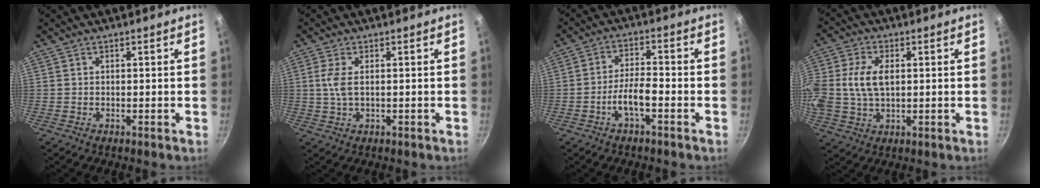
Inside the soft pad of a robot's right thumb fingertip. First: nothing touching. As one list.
[{"total": 4.1, "force": [0.1, 1.7, 3.7], "torque": [-0.080, 0.001, 0.002]}, {"total": 5.8, "force": [-2.7, 1.9, 4.8], "torque": [-0.090, 0.028, -0.054]}, {"total": 11.1, "force": [1.2, 7.0, 8.6], "torque": [-0.175, 0.015, 0.018]}]